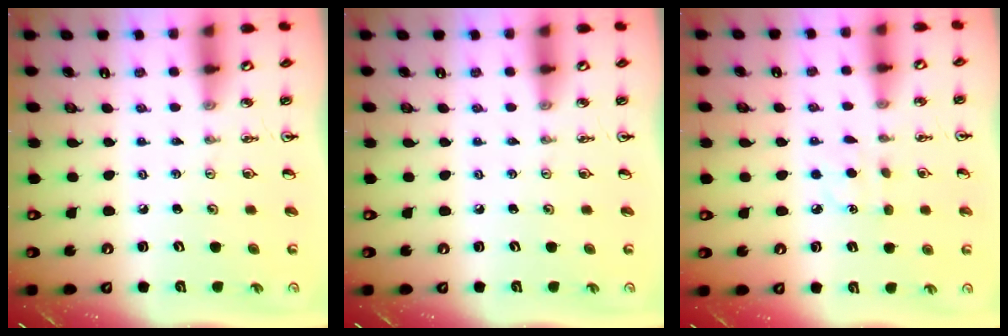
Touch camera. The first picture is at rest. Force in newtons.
{"total": 0.0}
{"total": 4.0, "press": 4.0, "slide": 0.4}